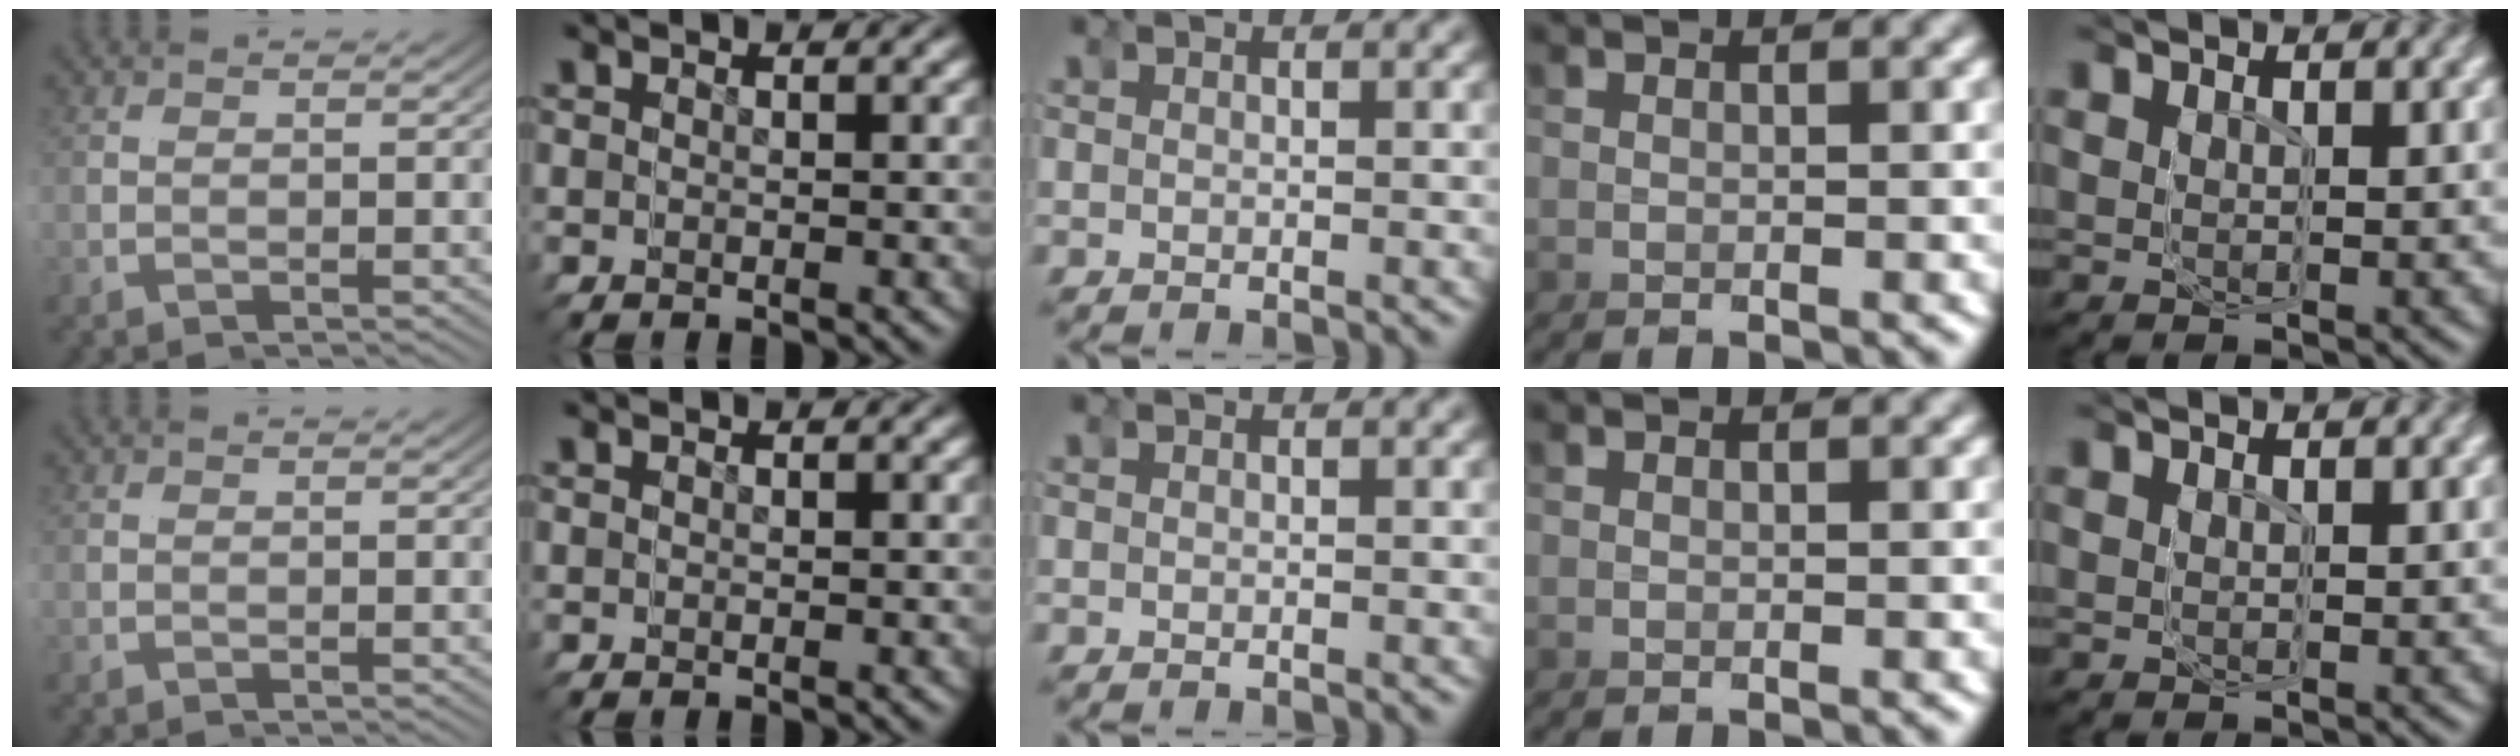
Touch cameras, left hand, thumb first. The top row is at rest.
{}